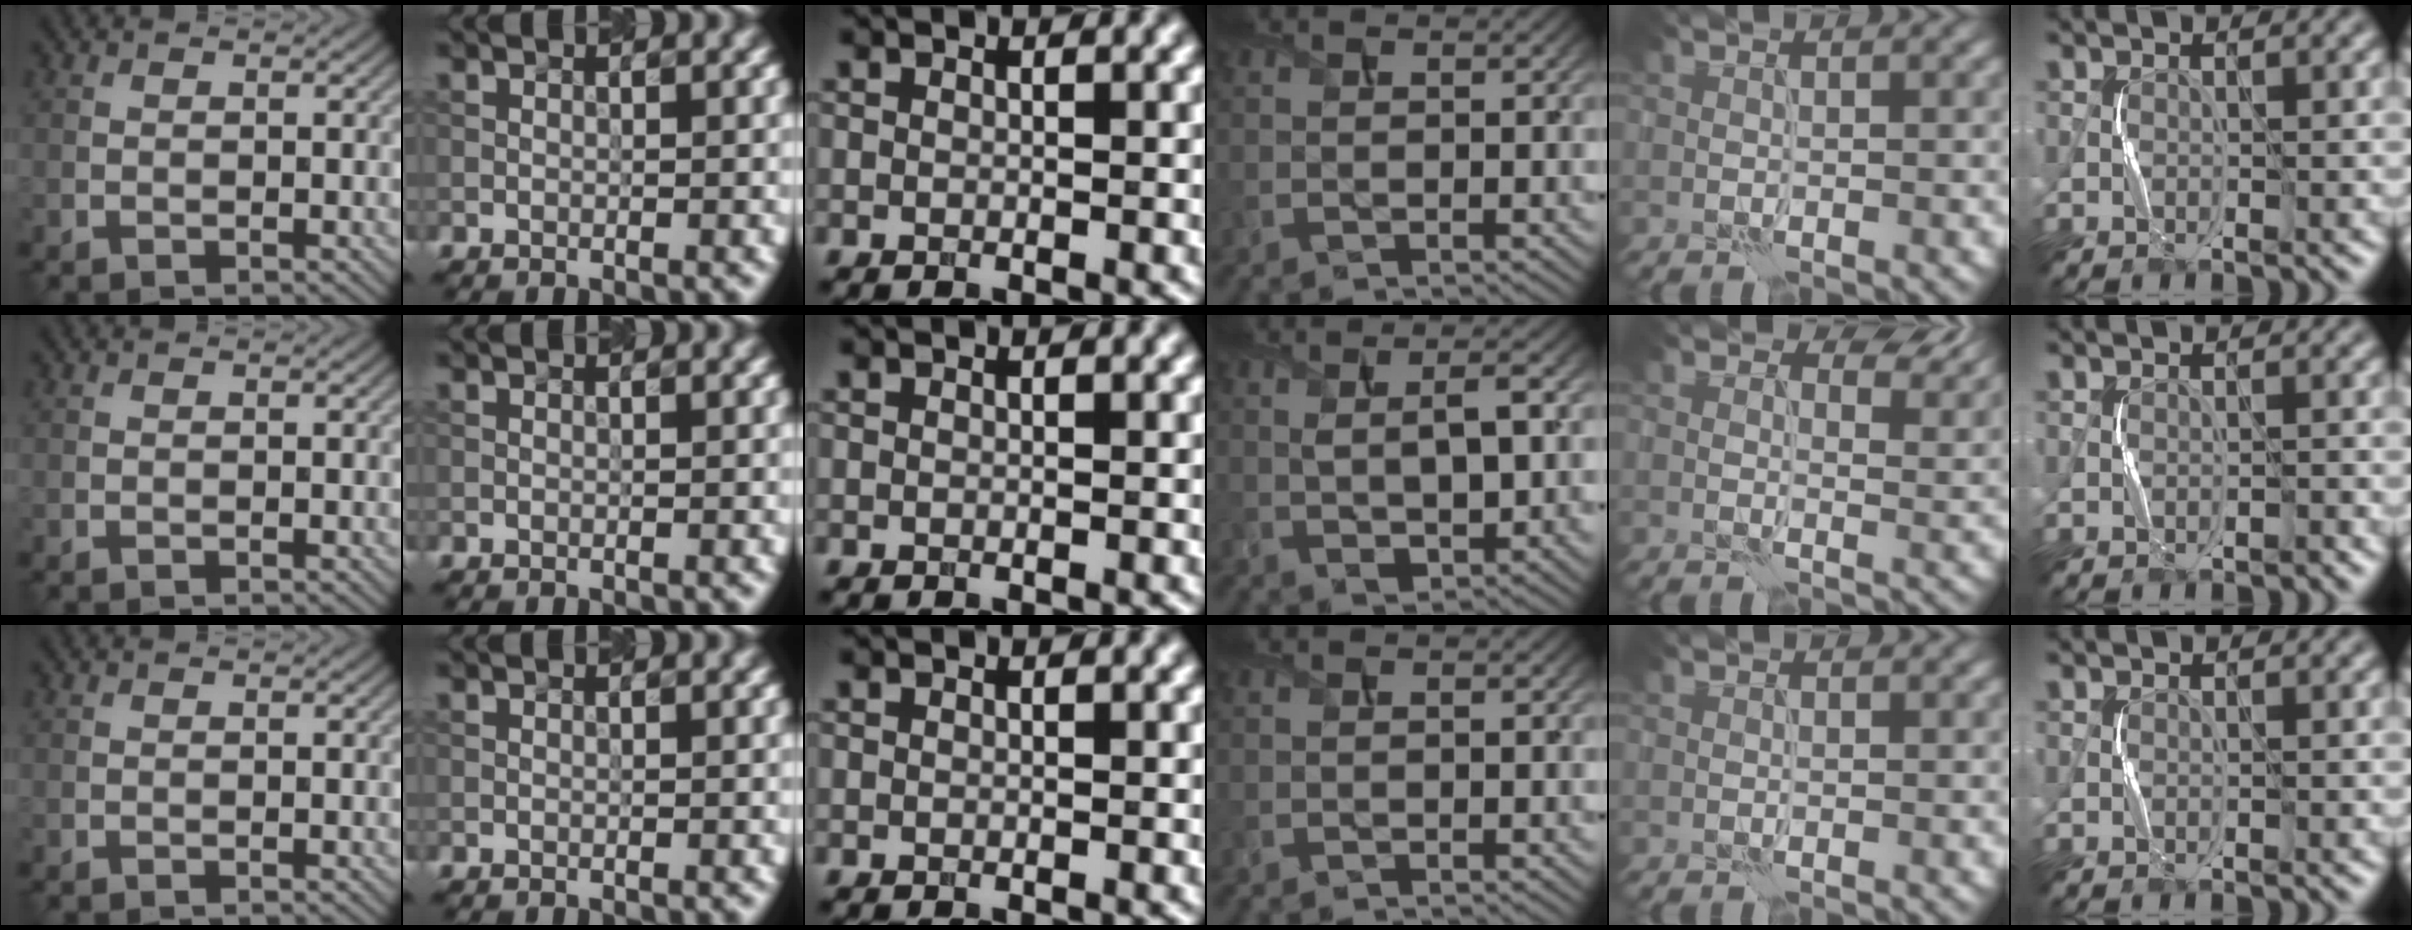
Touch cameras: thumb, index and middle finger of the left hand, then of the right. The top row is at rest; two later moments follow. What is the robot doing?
{"motion": "squeeze", "object": "stress ball aka squeeze ball"}